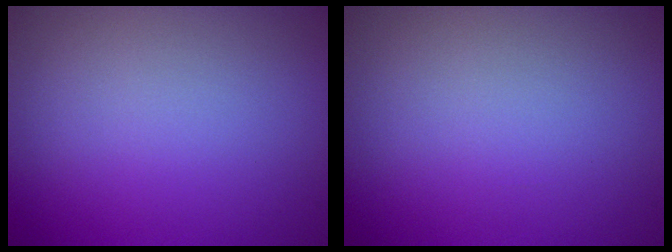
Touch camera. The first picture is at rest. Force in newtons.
{"total": 0.0}